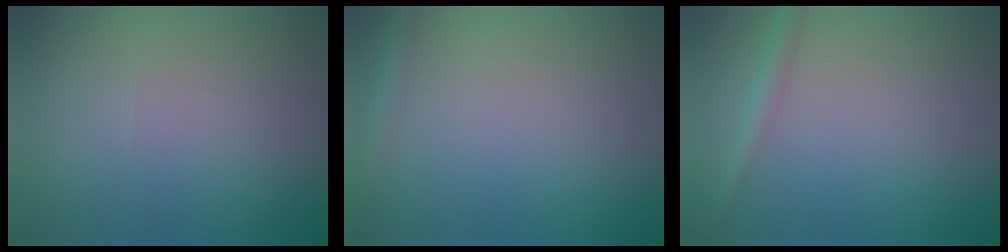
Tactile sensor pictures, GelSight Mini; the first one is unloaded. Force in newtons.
{"total": 1.8, "press": 1.8, "slide": 0.1}
{"total": 1.8, "press": 1.8, "slide": 0.1}